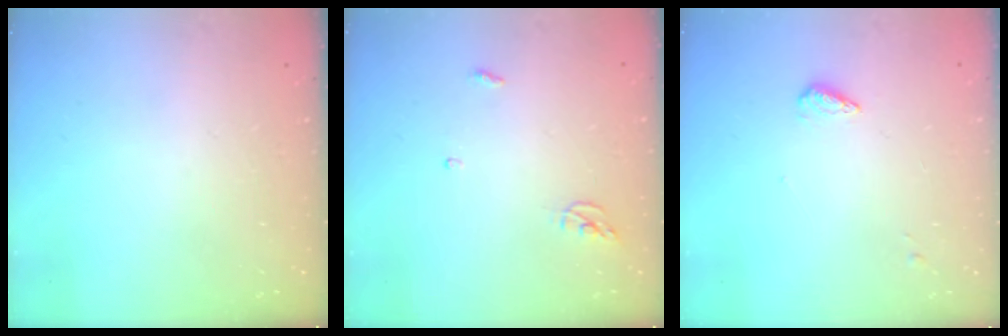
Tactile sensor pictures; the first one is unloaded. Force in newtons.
{"total": 3.6, "press": 3.6, "slide": 0.3}
{"total": 3.4, "press": 3.4, "slide": 0.5}